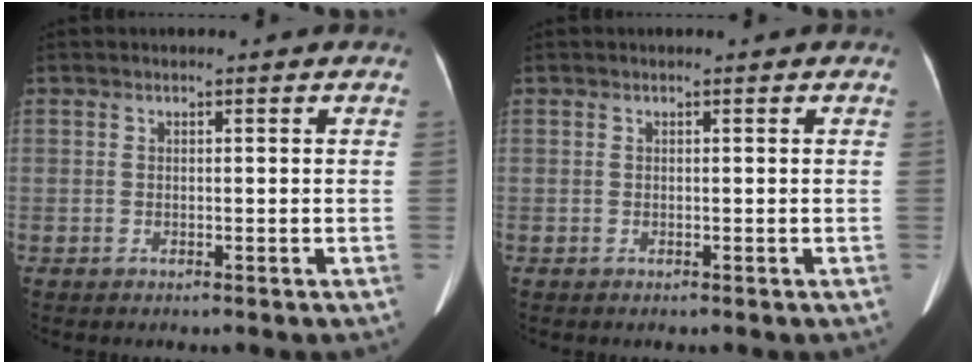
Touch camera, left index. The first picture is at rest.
{"total": 0.0}